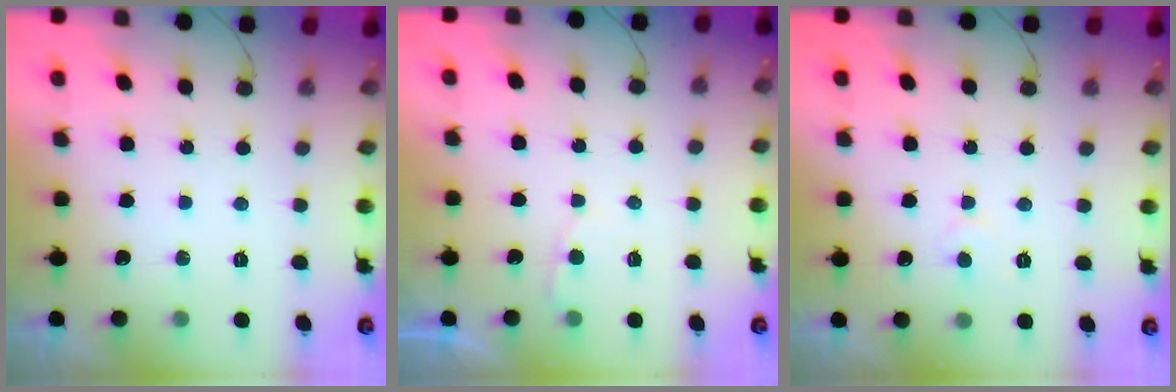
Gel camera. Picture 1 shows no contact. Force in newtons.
{"total": 2.3, "press": 2.3, "slide": 0.3}
{"total": 4.5, "press": 4.4, "slide": 0.4}